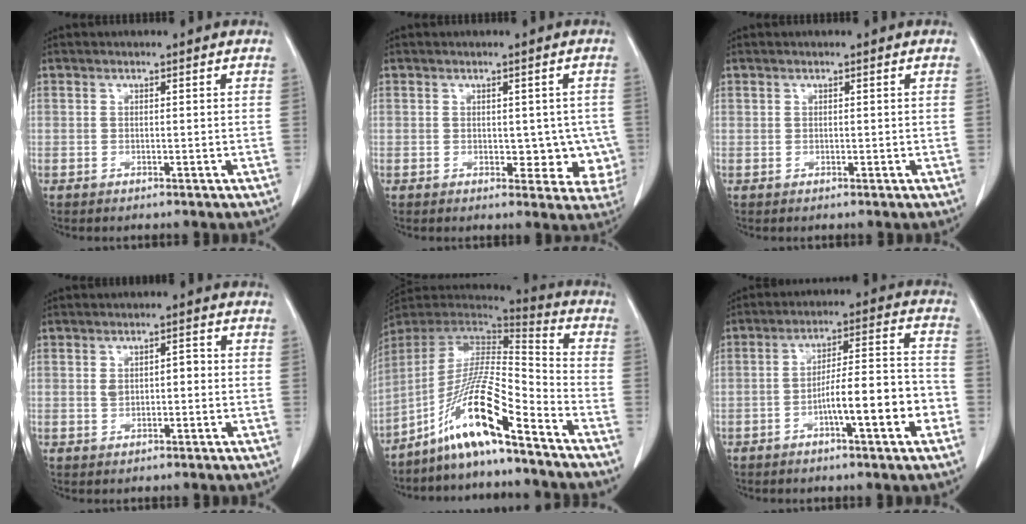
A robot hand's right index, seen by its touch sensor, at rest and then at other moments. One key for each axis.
{"total": 5.5, "fx": -0.1, "fy": 3.7, "fz": 4.1, "tx": -0.021, "ty": 0.007, "tz": 0.005}
{"total": 0.0}
{"total": 2.8, "fx": 0.0, "fy": 1.6, "fz": 2.2, "tx": -0.039, "ty": 0.017, "tz": 0.005}
{"total": 14.0, "fx": -9.4, "fy": 0.3, "fz": 10.3, "tx": -0.191, "ty": 0.002, "tz": -0.175}
{"total": 11.2, "fx": -4.2, "fy": 1.2, "fz": 10.3, "tx": -0.160, "ty": 0.020, "tz": -0.063}